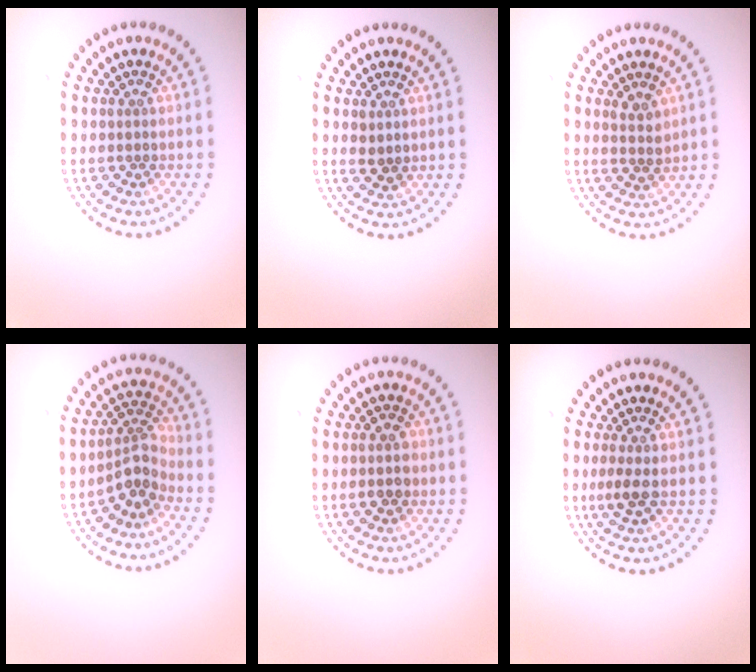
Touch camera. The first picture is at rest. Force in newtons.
{"total": 1.1, "press": 1.0, "slide": 0.5}
{"total": 1.5, "press": 1.3, "slide": 0.7}
{"total": 2.9, "press": 2.2, "slide": 1.8}
{"total": 1.8, "press": 1.8, "slide": 0.1}
{"total": 1.4, "press": 1.3, "slide": 0.7}